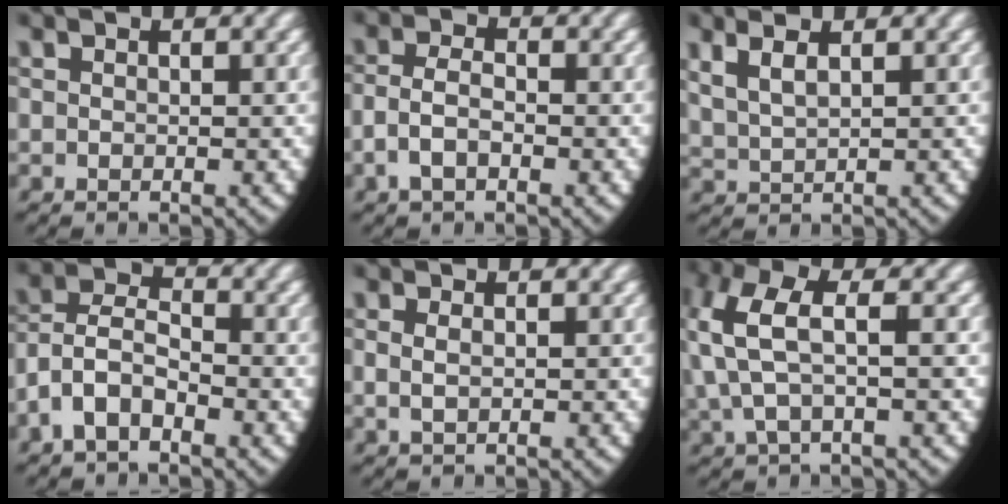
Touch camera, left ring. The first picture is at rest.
{"total": 3.5, "force": [-1.0, 2.5, 2.2], "torque": [-0.062, -0.018, -0.012]}
{"total": 3.5, "force": [1.9, 1.9, 2.1], "torque": [-0.051, 0.006, 0.040]}
{"total": 7.2, "force": [-1.2, 6.1, 3.6], "torque": [-0.094, -0.023, -0.026]}
{"total": 0.8, "force": [0.1, 0.3, 0.8], "torque": [-0.025, -0.010, 0.011]}
{"total": 6.6, "force": [1.3, 4.2, 4.9], "torque": [-0.123, 0.007, 0.019]}